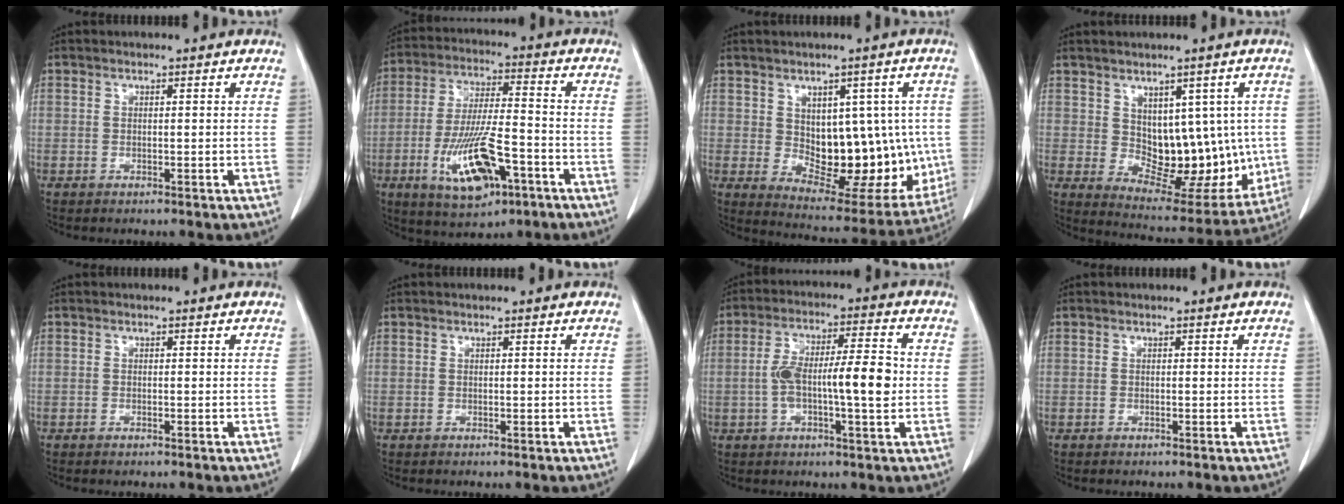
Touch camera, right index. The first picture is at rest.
{"total": 13.7, "force": [-5.6, 3.9, 11.9], "torque": [-0.234, -0.009, -0.092]}
{"total": 16.3, "force": [-0.1, 8.5, 13.9], "torque": [-0.174, 0.005, 0.028]}
{"total": 13.0, "force": [0.7, 7.6, 10.5], "torque": [-0.119, 0.006, 0.037]}
{"total": 0.5, "force": [-0.4, 0.1, 0.3], "torque": [-0.010, -0.001, -0.006]}
{"total": 0.0}
{"total": 11.0, "force": [-0.9, 2.2, 10.7], "torque": [-0.193, 0.018, -0.019]}
{"total": 0.0}